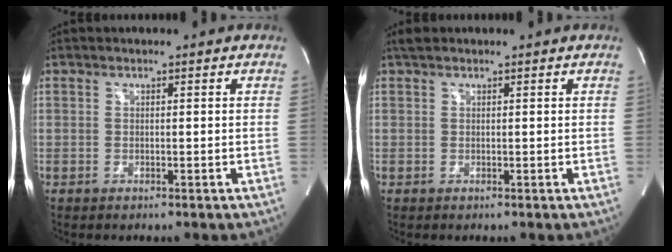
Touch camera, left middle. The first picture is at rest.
{"total": 1.2, "force": [1.0, 0.4, 0.5], "torque": [-0.013, 0.014, 0.020]}